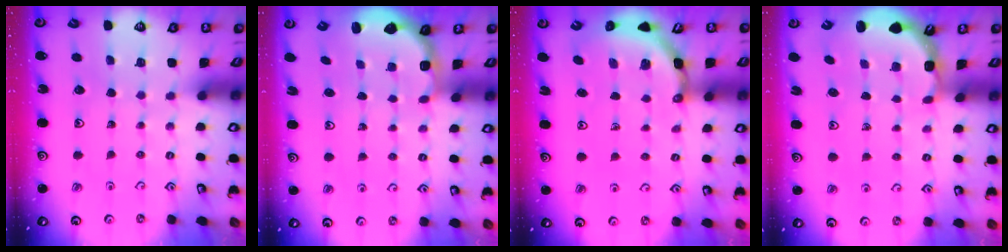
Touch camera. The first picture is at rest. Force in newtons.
{"total": 2.8, "press": 2.1, "slide": 1.9}
{"total": 4.1, "press": 3.9, "slide": 1.3}
{"total": 2.0, "press": 1.8, "slide": 0.9}